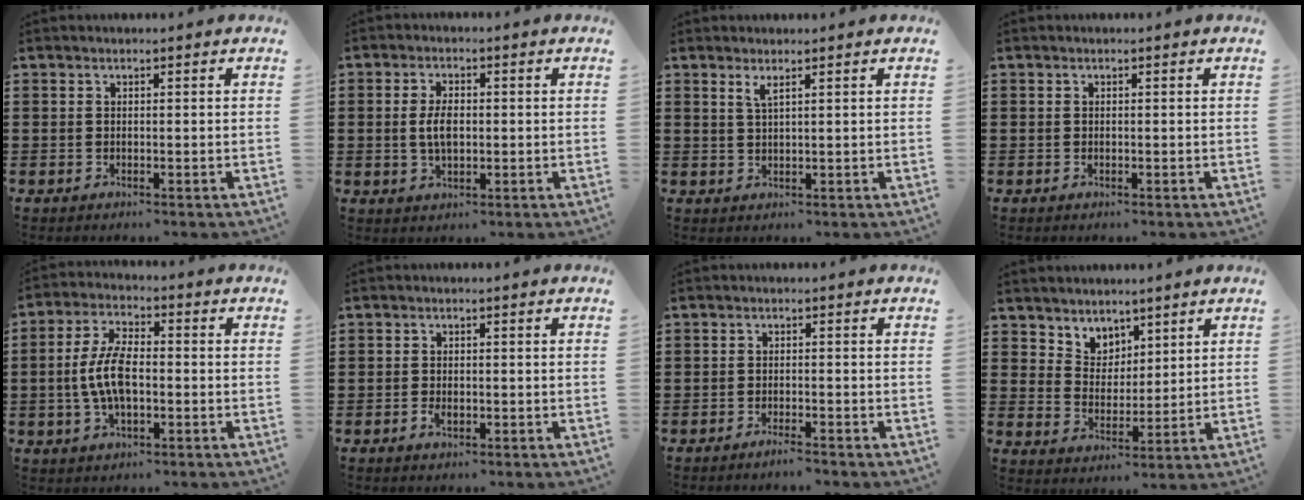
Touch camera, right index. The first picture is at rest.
{"total": 4.4, "force": [0.1, 2.2, 3.8], "torque": [-0.089, 0.001, -0.004]}
{"total": 1.7, "force": [1.1, 0.2, 1.3], "torque": [-0.028, 0.001, 0.019]}
{"total": 0.0}
{"total": 8.0, "force": [-0.9, 3.6, 7.1], "torque": [-0.161, -0.002, -0.023]}
{"total": 1.5, "force": [-0.6, 0.8, 1.1], "torque": [-0.020, -0.001, -0.011]}
{"total": 1.6, "force": [-1.5, 0.0, 0.6], "torque": [-0.012, -0.002, -0.028]}
{"total": 4.8, "force": [3.8, 2.9, -0.6], "torque": [-0.012, -0.007, 0.070]}